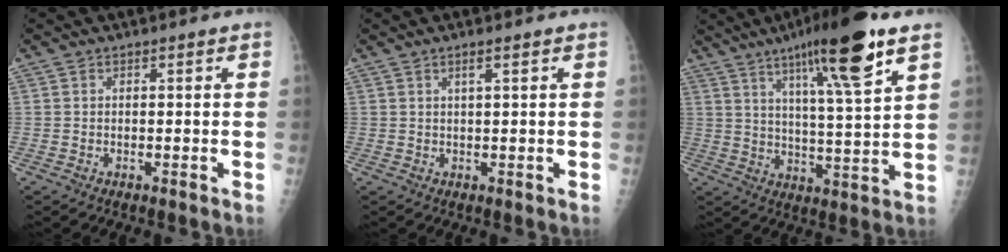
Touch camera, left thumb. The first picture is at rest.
{"total": 1.5, "force": [0.8, 0.0, 1.3], "torque": [-0.025, 0.000, 0.015]}
{"total": 16.6, "force": [9.6, 1.7, 13.5], "torque": [-0.212, -0.040, 0.153]}